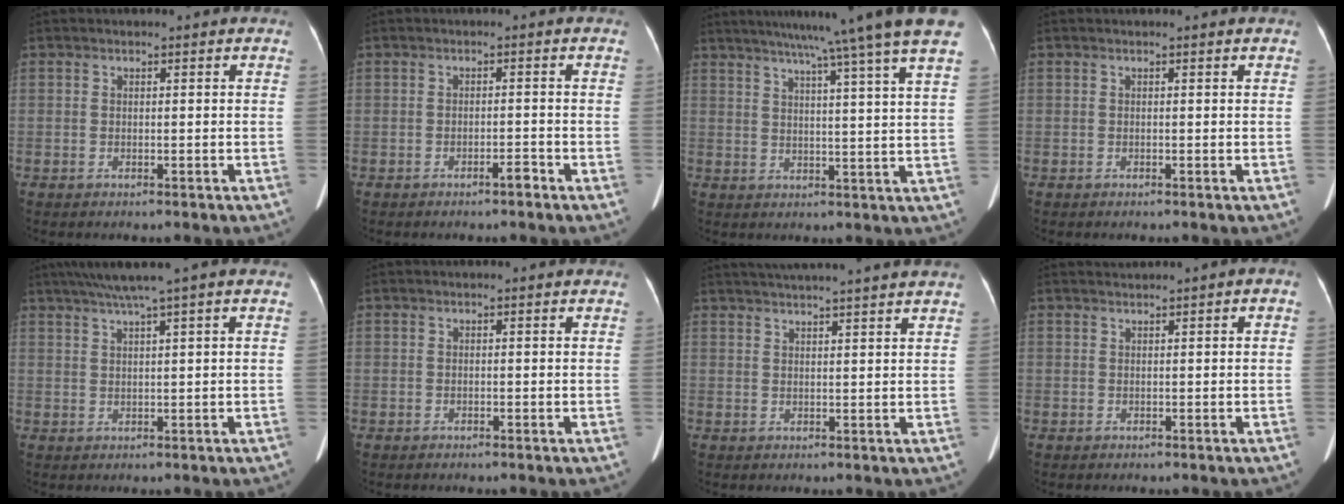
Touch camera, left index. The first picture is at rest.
{"total": 1.4, "force": [-1.2, 0.1, 0.8], "torque": [-0.014, 0.000, -0.020]}
{"total": 15.7, "force": [12.8, -2.5, 8.8], "torque": [-0.135, -0.019, 0.156]}
{"total": 0.5, "force": [0.5, 0.1, 0.1], "torque": [-0.007, 0.013, 0.003]}
{"total": 5.3, "force": [3.5, -0.9, 3.9], "torque": [-0.073, 0.022, 0.065]}
{"total": 0.0}
{"total": 12.9, "force": [11.7, -0.9, 5.4], "torque": [-0.094, 0.012, 0.153]}
{"total": 0.7, "force": [0.3, 0.5, 0.5], "torque": [-0.006, 0.021, 0.007]}